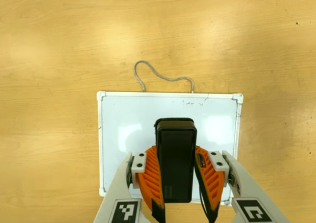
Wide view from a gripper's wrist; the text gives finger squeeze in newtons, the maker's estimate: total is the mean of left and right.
{"total": 7.2, "left": 5.8, "right": 8.7}